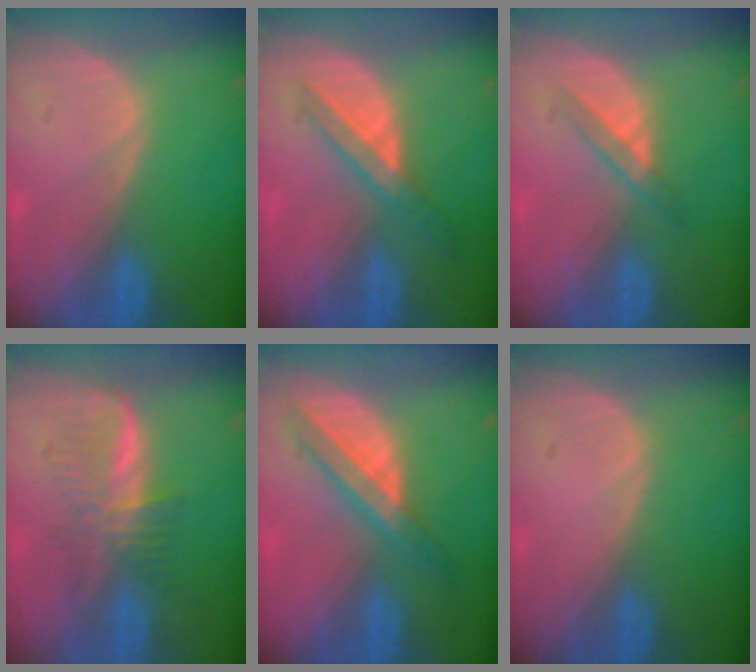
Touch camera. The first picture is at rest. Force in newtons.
{"total": 6.0, "press": 5.3, "slide": 2.7}
{"total": 2.9, "press": 2.8, "slide": 1.0}
{"total": 5.2, "press": 5.2, "slide": 0.7}
{"total": 5.7, "press": 5.6, "slide": 1.4}
{"total": 0.0}